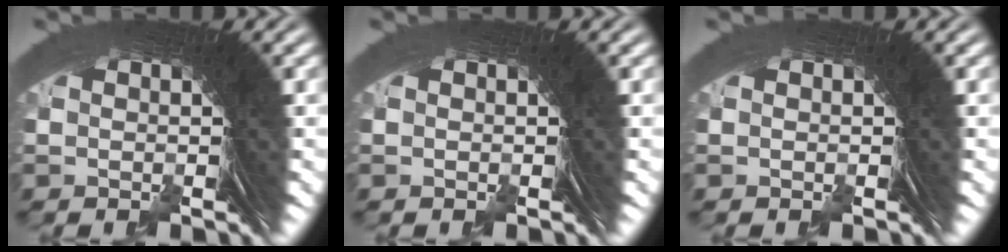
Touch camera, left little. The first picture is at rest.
{"total": 0.0}
{"total": 0.0}